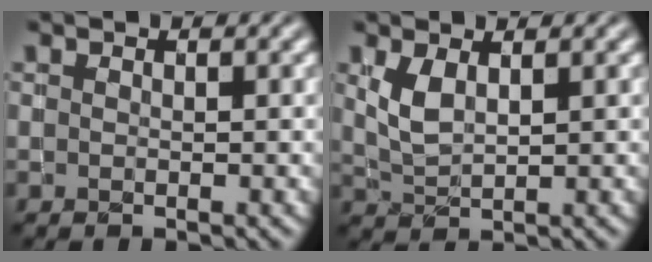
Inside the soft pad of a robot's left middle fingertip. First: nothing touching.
{"total": 2.3, "force": [0.8, 1.1, 1.9], "torque": [-0.049, -0.003, 0.023]}